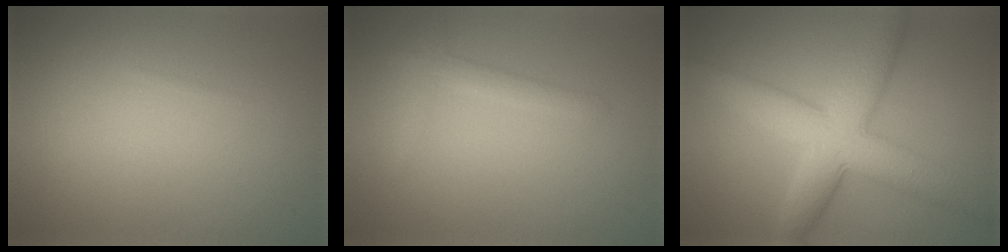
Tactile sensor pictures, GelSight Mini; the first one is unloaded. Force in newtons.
{"total": 1.7, "press": 1.7, "slide": 0.1}
{"total": 7.6, "press": 7.6, "slide": 0.1}